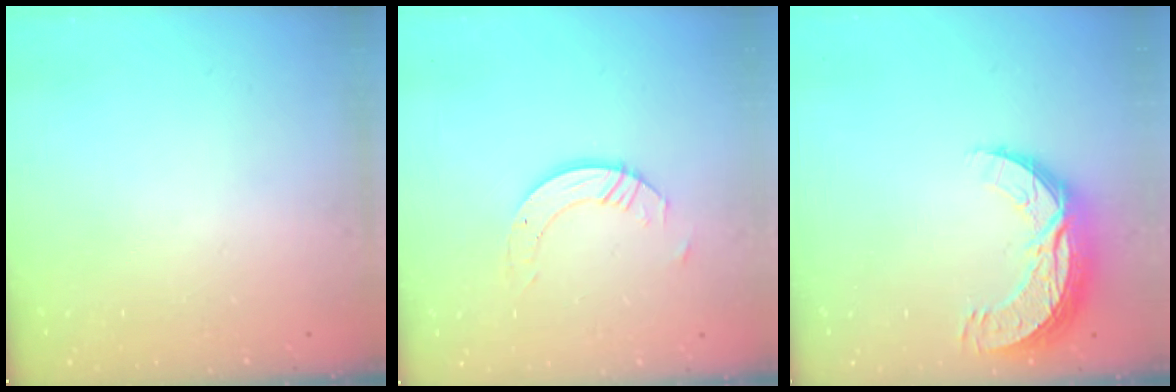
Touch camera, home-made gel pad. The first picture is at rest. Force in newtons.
{"total": 6.5, "press": 6.4, "slide": 0.7}
{"total": 10.7, "press": 10.7, "slide": 0.7}